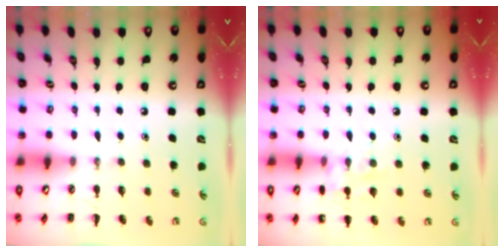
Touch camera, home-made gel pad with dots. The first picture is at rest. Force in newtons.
{"total": 7.6, "press": 7.4, "slide": 1.7}